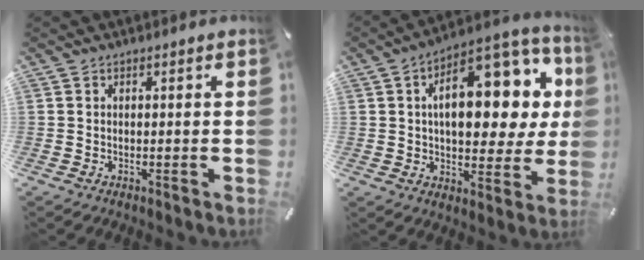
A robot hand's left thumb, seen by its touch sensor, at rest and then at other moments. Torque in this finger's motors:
{"motor_torque": [2.50, 2.50, 1.51, -1.26, 0.37]}